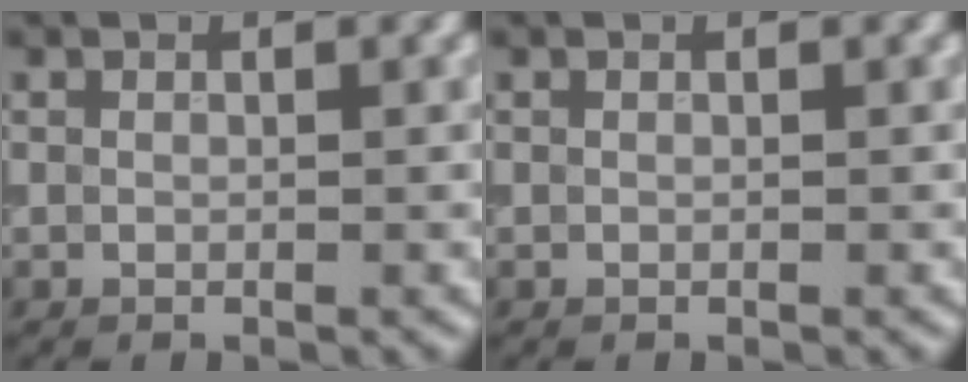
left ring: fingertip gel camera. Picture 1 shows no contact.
{"total": 0.0}